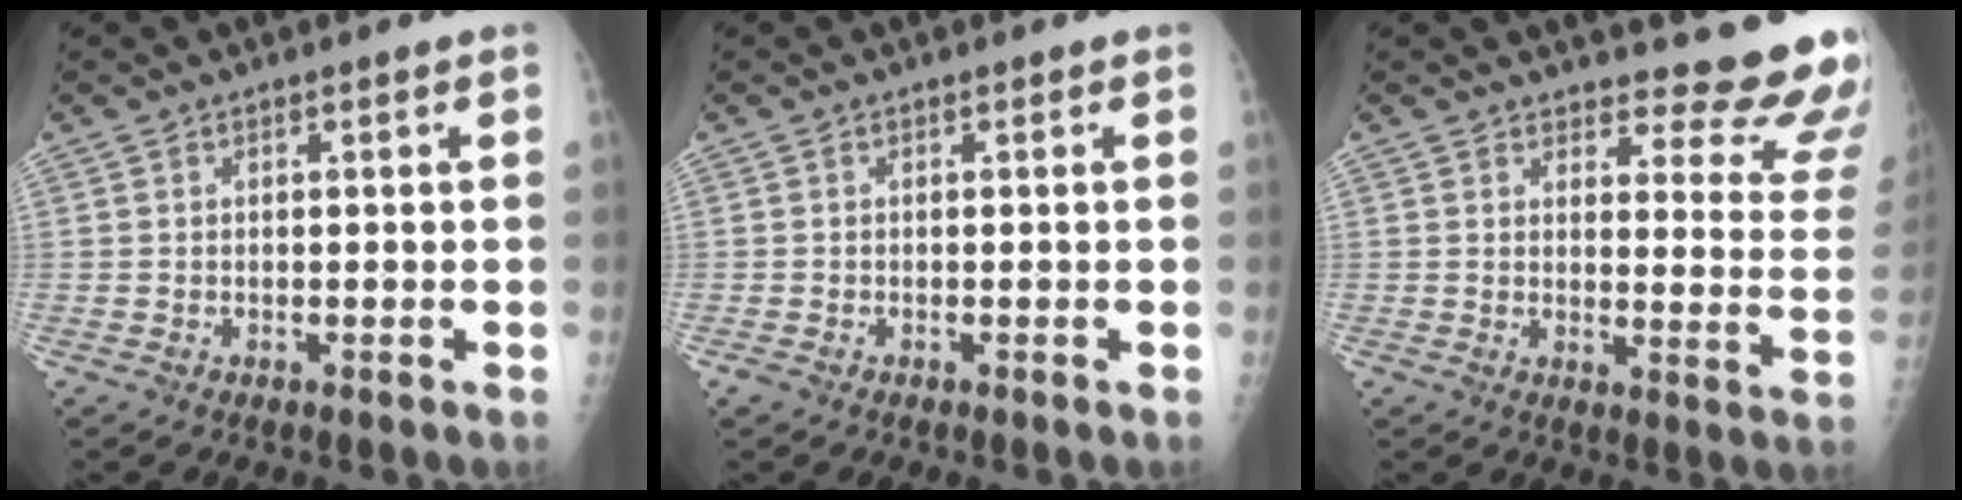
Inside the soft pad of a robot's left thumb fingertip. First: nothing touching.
{"total": 0.6, "force": [-0.4, 0.4, 0.3], "torque": [-0.010, -0.002, -0.011]}
{"total": 16.0, "force": [15.4, 3.5, 3.0], "torque": [0.016, -0.158, 0.152]}